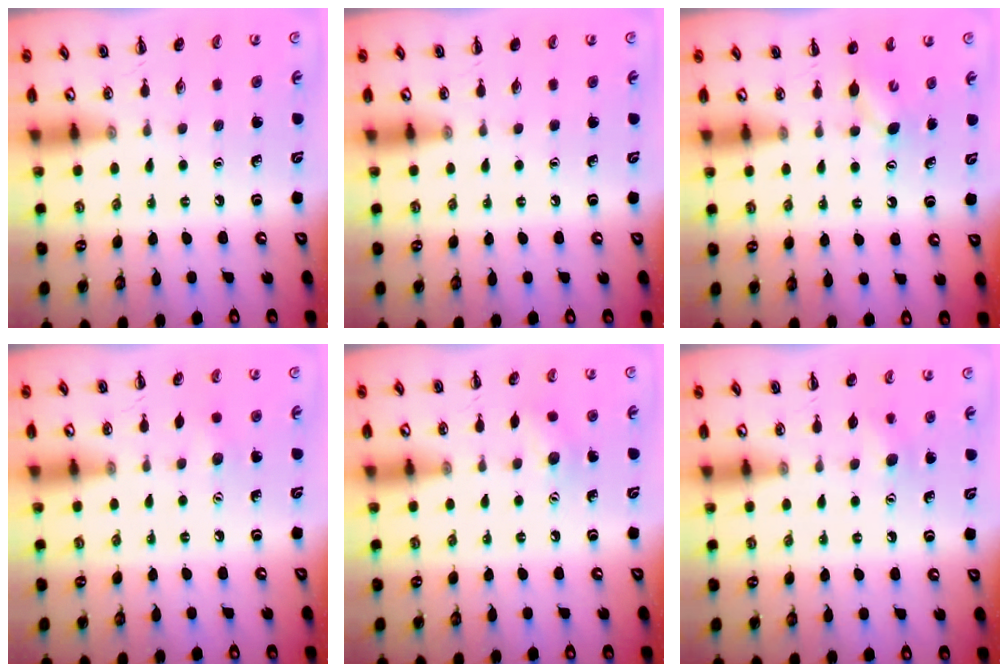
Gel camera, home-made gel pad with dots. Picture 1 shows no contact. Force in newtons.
{"total": 0.0}
{"total": 3.4, "press": 3.3, "slide": 0.9}
{"total": 2.5, "press": 2.4, "slide": 0.6}
{"total": 6.9, "press": 6.8, "slide": 1.4}
{"total": 5.4, "press": 5.2, "slide": 1.4}